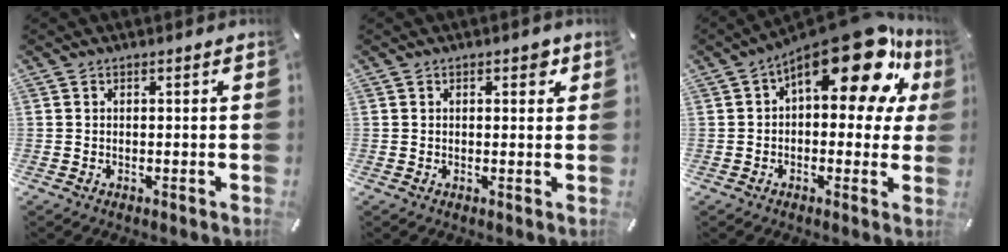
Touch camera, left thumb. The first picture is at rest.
{"total": 2.1, "force": [0.7, 1.1, 1.7], "torque": [-0.011, -0.003, 0.005]}
{"total": 21.6, "force": [11.2, 9.1, 16.1], "torque": [-0.231, -0.078, 0.185]}